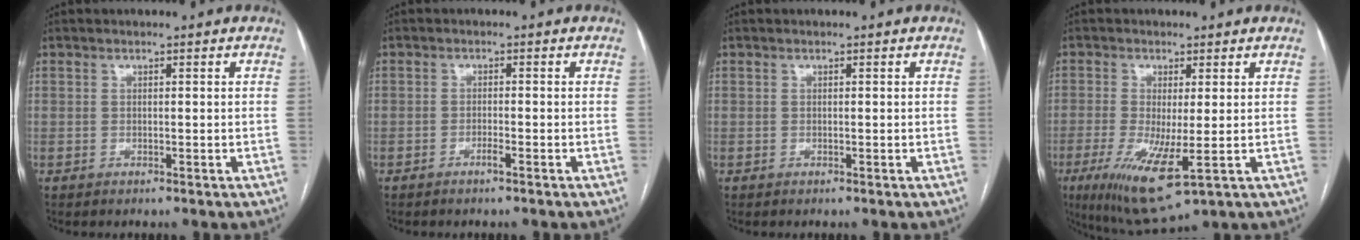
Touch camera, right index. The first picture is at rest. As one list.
[{"total": 1.3, "force": [-0.9, 0.0, 0.9], "torque": [-0.018, 0.001, -0.016]}, {"total": 0.0}, {"total": 10.6, "force": [-3.2, 2.2, 9.9], "torque": [-0.184, -0.034, -0.044]}]